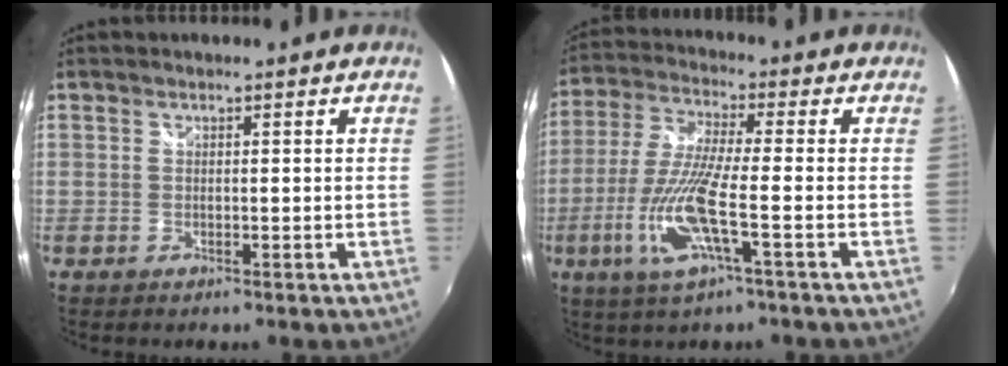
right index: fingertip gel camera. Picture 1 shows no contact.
{"total": 12.2, "force": [-4.1, 1.3, 11.4], "torque": [-0.251, -0.013, -0.079]}